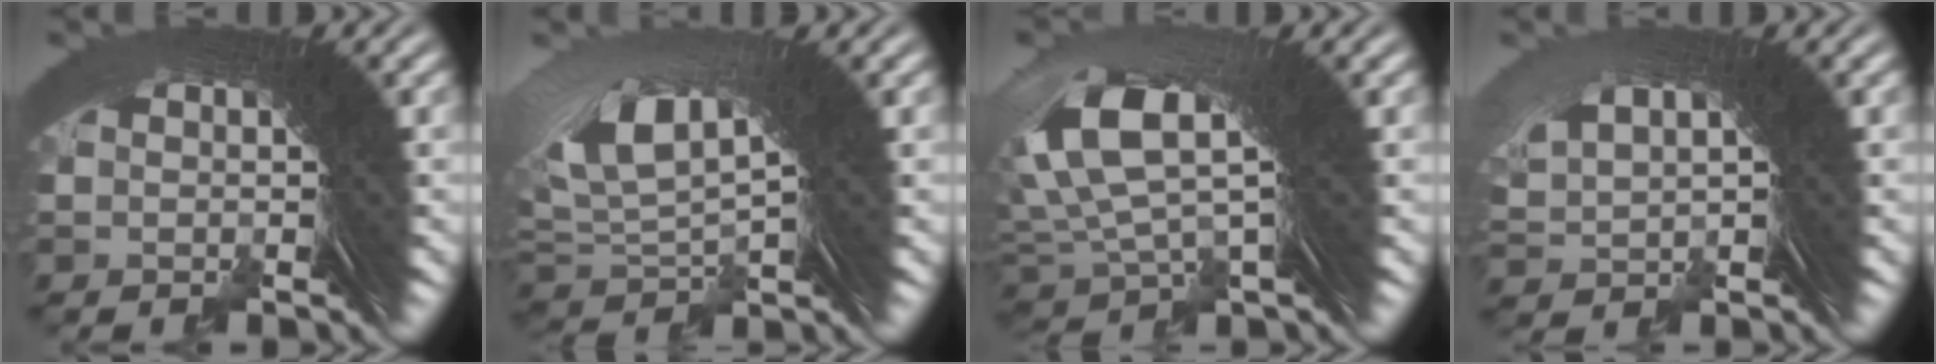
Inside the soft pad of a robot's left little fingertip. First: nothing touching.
{"total": 5.2, "force": [2.2, 2.5, 4.0], "torque": [-0.098, -0.003, 0.053]}
{"total": 6.8, "force": [2.3, 3.5, 5.3], "torque": [-0.128, -0.005, 0.047]}
{"total": 1.2, "force": [1.1, 0.0, 0.3], "torque": [-0.005, 0.007, 0.035]}